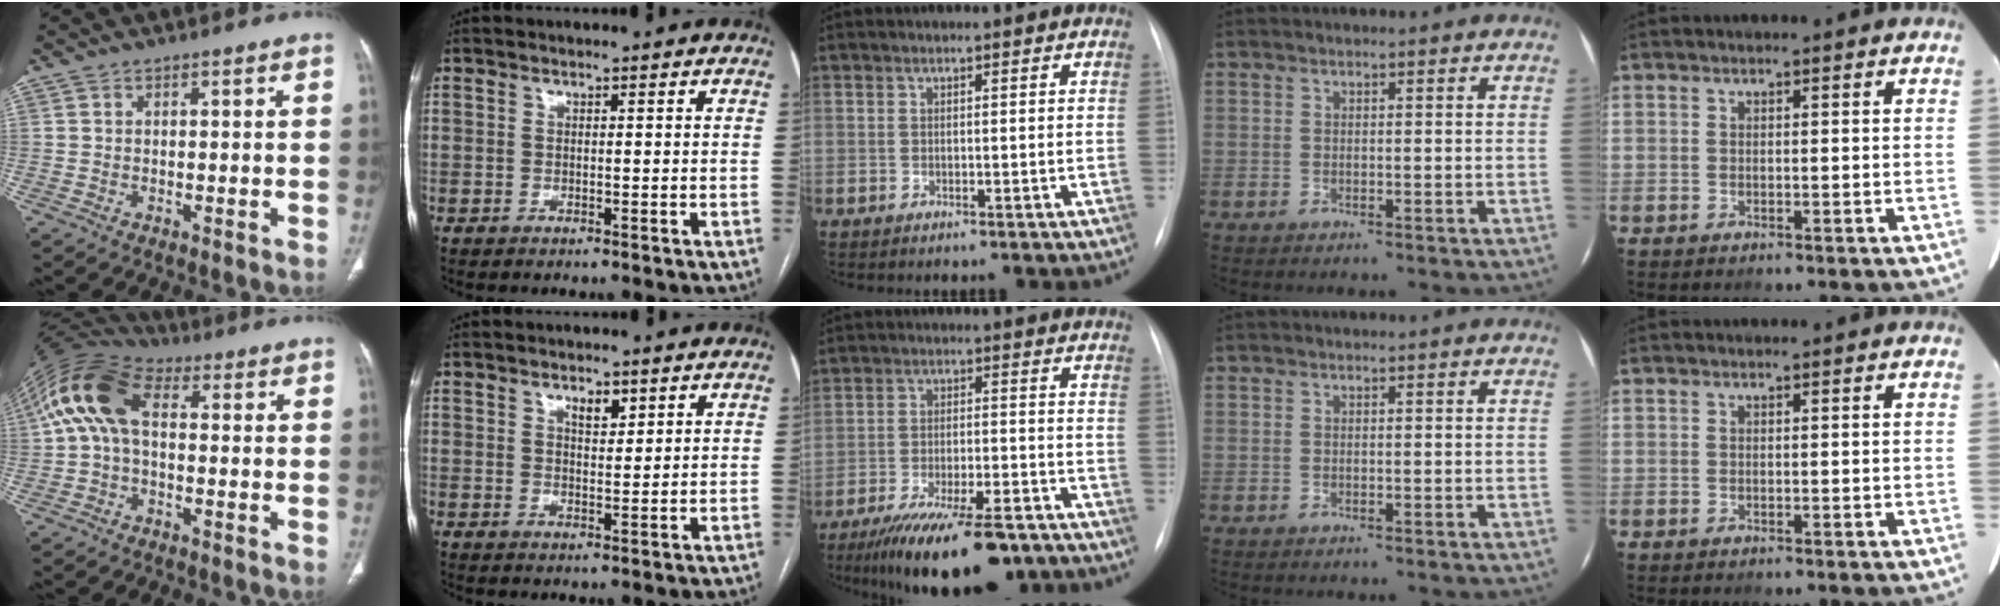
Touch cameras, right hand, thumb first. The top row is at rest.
{"thumb": {"total": 12.6, "force": [1.5, 7.6, 10.0], "torque": [-0.203, 0.037, 0.014]}, "index": {"total": 2.8, "force": [1.7, 1.2, 1.9], "torque": [-0.031, -0.002, 0.030]}, "middle": {"total": 15.8, "force": [-11.9, 4.2, 9.6], "torque": [-0.135, -0.009, -0.185]}}